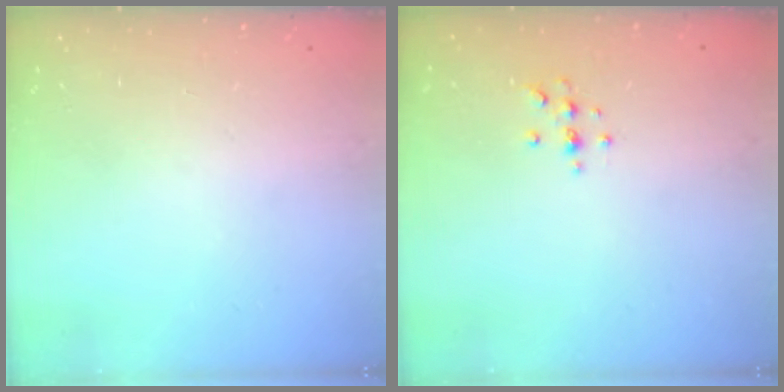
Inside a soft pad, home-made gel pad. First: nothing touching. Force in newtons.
{"total": 3.7, "press": 3.7, "slide": 0.5}